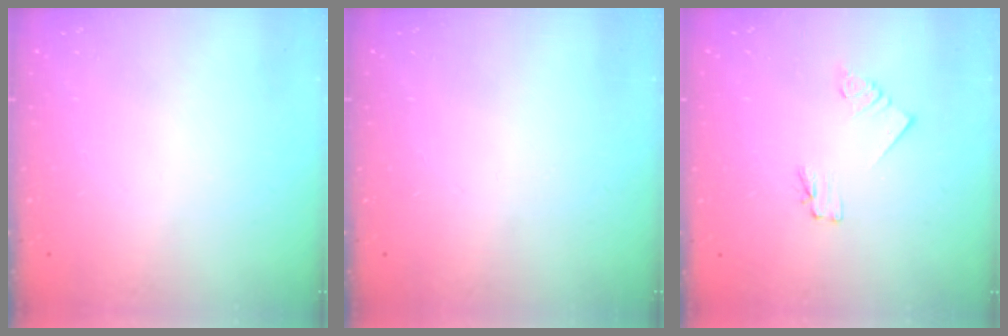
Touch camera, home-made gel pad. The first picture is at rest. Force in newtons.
{"total": 0.0}
{"total": 1.6, "press": 1.5, "slide": 0.2}